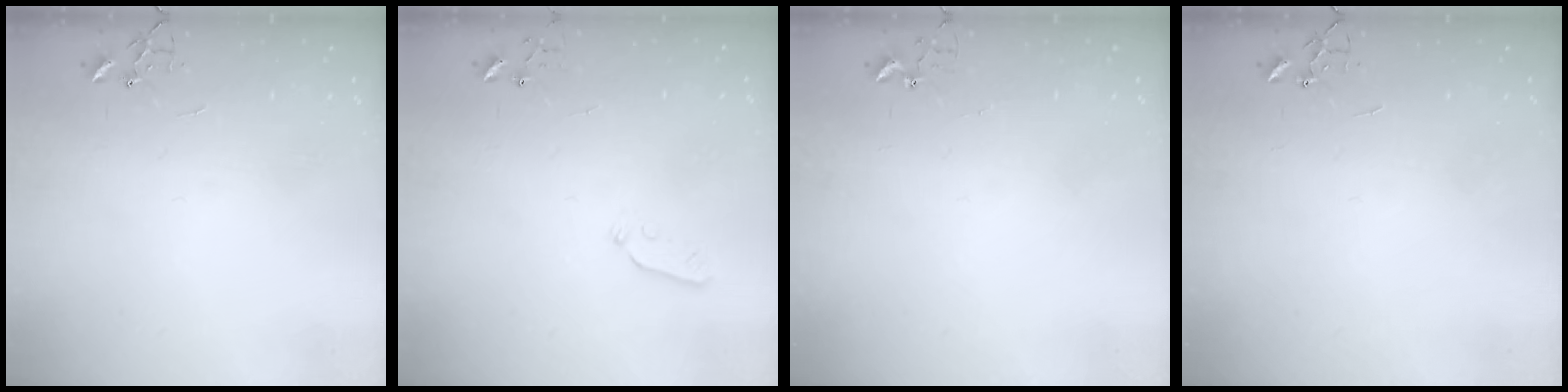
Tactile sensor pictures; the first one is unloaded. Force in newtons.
{"total": 3.9, "press": 3.8, "slide": 0.8}
{"total": 4.2, "press": 4.2, "slide": 0.4}
{"total": 0.0}